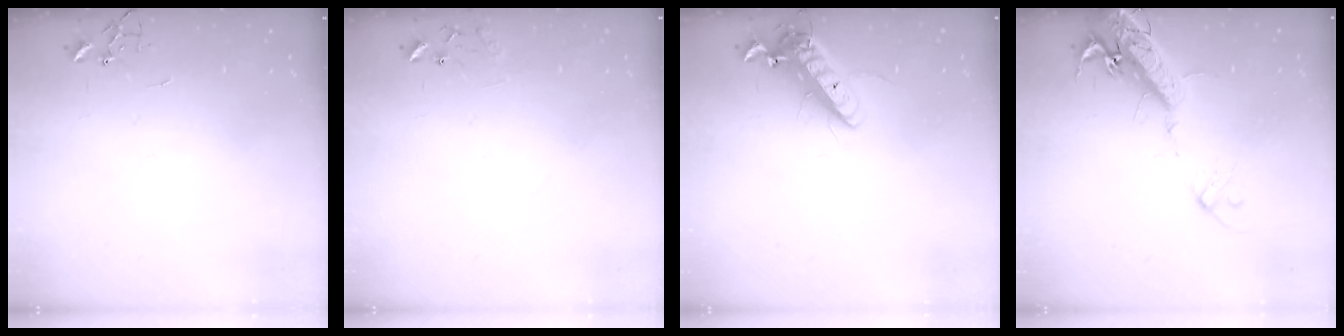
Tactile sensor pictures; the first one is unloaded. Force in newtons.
{"total": 8.3, "press": 8.3, "slide": 0.6}
{"total": 14.3, "press": 14.1, "slide": 2.6}
{"total": 17.8, "press": 17.4, "slide": 3.8}